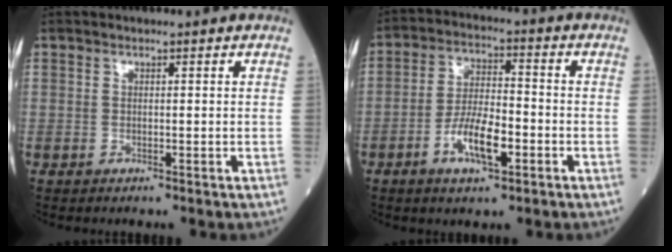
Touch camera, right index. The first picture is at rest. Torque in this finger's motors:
{"motor_torque": [0.40, -0.05, 0.20, 0.12]}